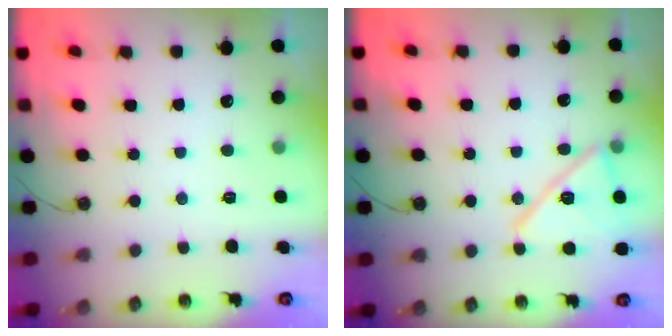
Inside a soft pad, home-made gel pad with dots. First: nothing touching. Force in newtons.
{"total": 15.2, "press": 15.1, "slide": 1.8}